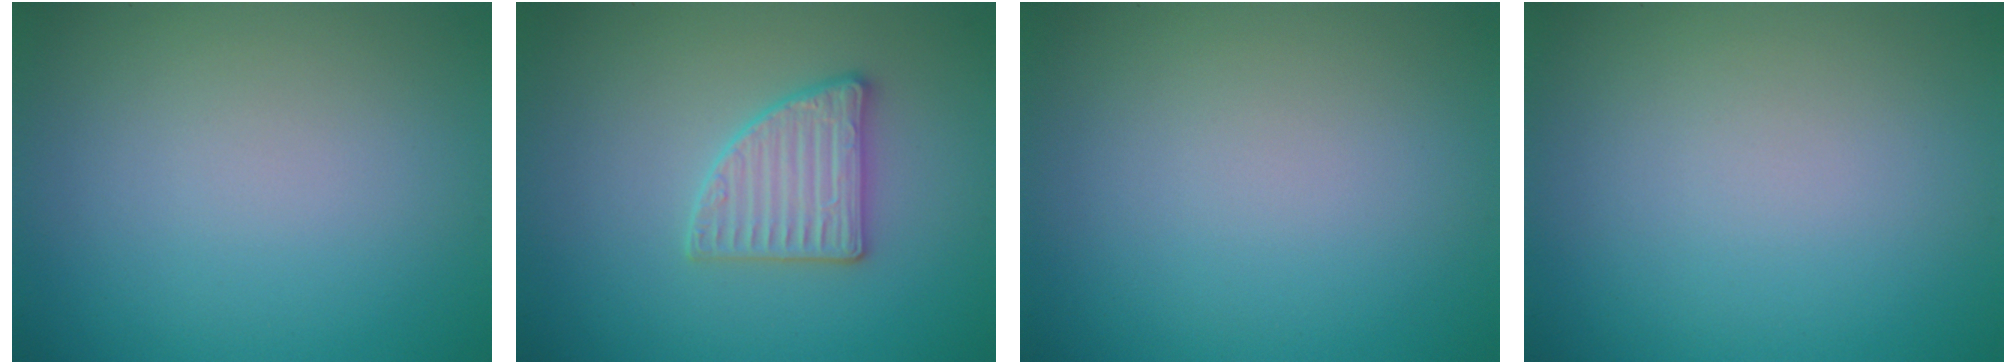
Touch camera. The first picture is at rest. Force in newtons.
{"total": 2.8, "press": 2.8, "slide": 0.4}
{"total": 0.0}
{"total": 0.0}